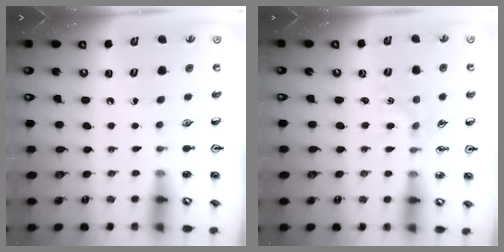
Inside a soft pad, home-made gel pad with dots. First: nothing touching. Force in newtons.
{"total": 2.3, "press": 2.3, "slide": 0.3}